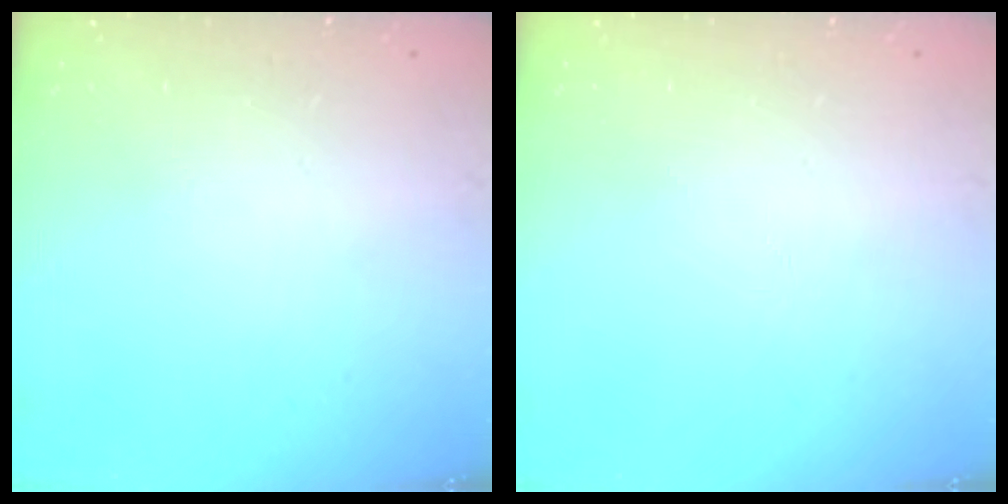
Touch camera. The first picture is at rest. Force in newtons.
{"total": 0.0}